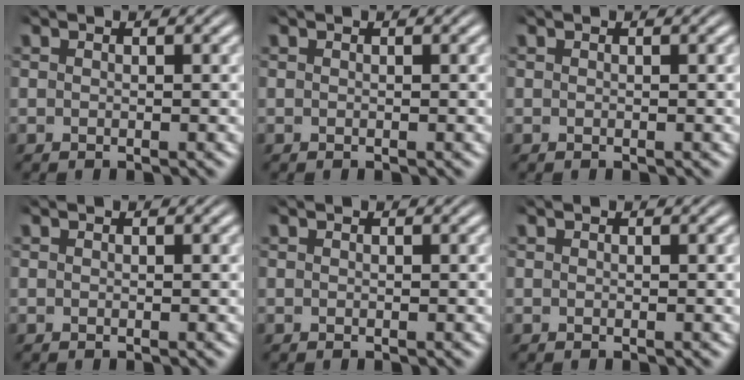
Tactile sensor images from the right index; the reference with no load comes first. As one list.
[{"total": 0.0}, {"total": 0.0}, {"total": 0.0}, {"total": 0.0}, {"total": 0.0}]